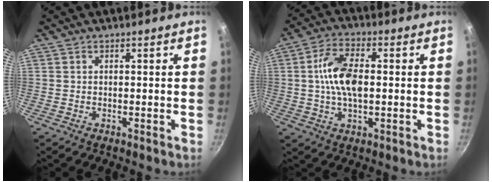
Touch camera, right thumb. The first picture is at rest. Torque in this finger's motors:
{"motor_torque": [1.48, 1.42, 1.33, 0.04, 0.13]}